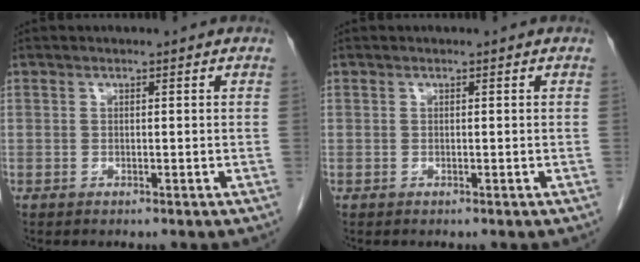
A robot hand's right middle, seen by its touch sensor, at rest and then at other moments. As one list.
[{"total": 0.0}]